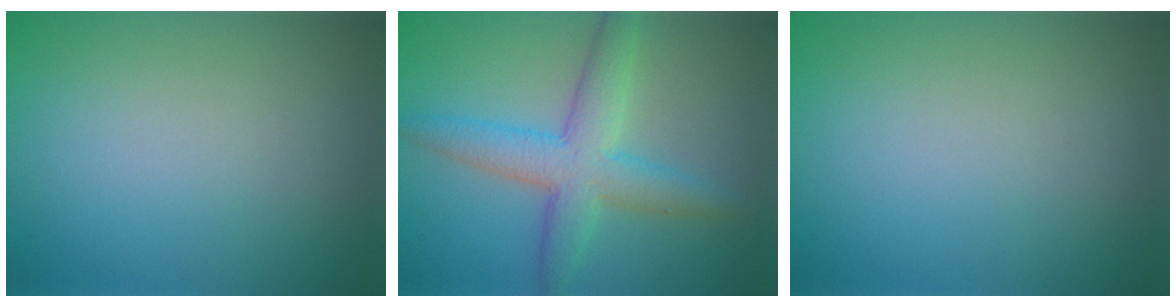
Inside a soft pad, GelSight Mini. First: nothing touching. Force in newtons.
{"total": 5.4, "press": 5.4, "slide": 0.0}
{"total": 0.0}